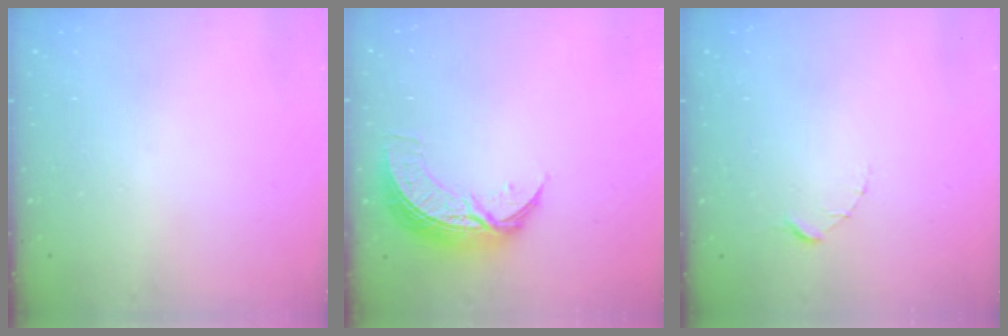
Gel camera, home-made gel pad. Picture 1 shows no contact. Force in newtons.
{"total": 9.0, "press": 9.0, "slide": 0.7}
{"total": 1.5, "press": 1.5, "slide": 0.2}